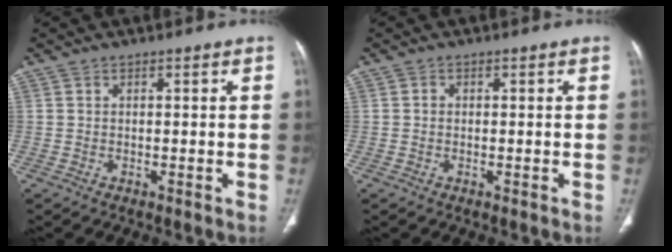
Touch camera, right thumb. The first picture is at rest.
{"total": 0.5, "force": [-0.1, 0.5, 0.2], "torque": [0.003, 0.002, -0.002]}